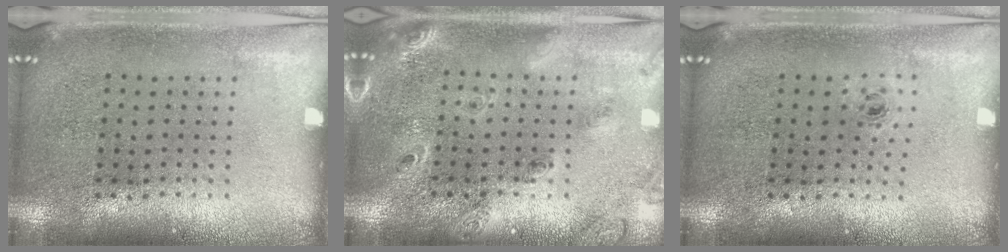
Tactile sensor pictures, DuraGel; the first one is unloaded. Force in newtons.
{"total": 1.7, "press": 1.6, "slide": 0.6}
{"total": 0.6, "press": 0.3, "slide": 0.5}